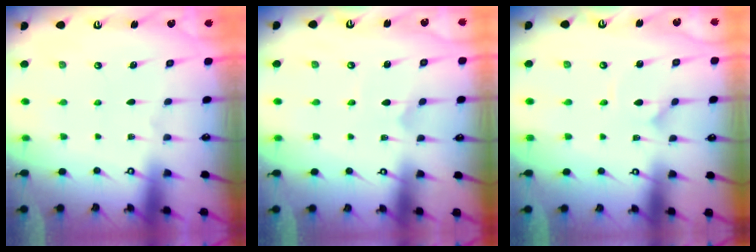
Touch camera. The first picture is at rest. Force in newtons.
{"total": 2.1, "press": 2.1, "slide": 0.3}
{"total": 1.5, "press": 1.5, "slide": 0.1}